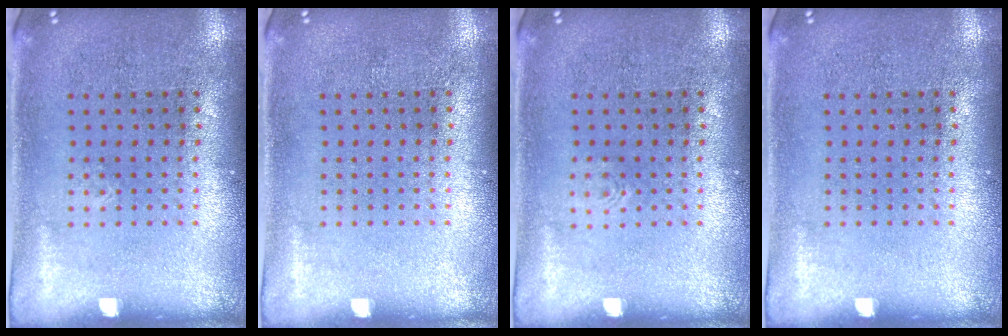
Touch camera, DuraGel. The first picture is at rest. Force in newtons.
{"total": 0.0}
{"total": 0.6, "press": 0.6, "slide": 0.1}
{"total": 0.0}